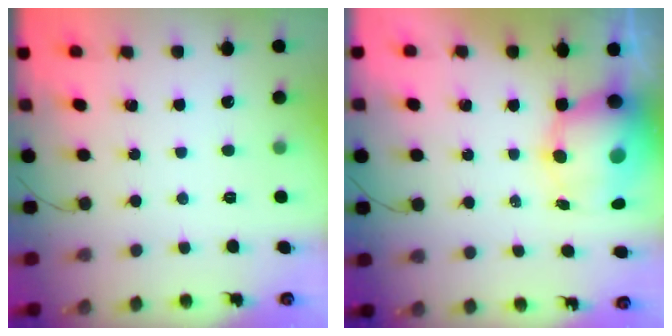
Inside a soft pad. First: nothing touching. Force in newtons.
{"total": 11.4, "press": 11.0, "slide": 3.0}